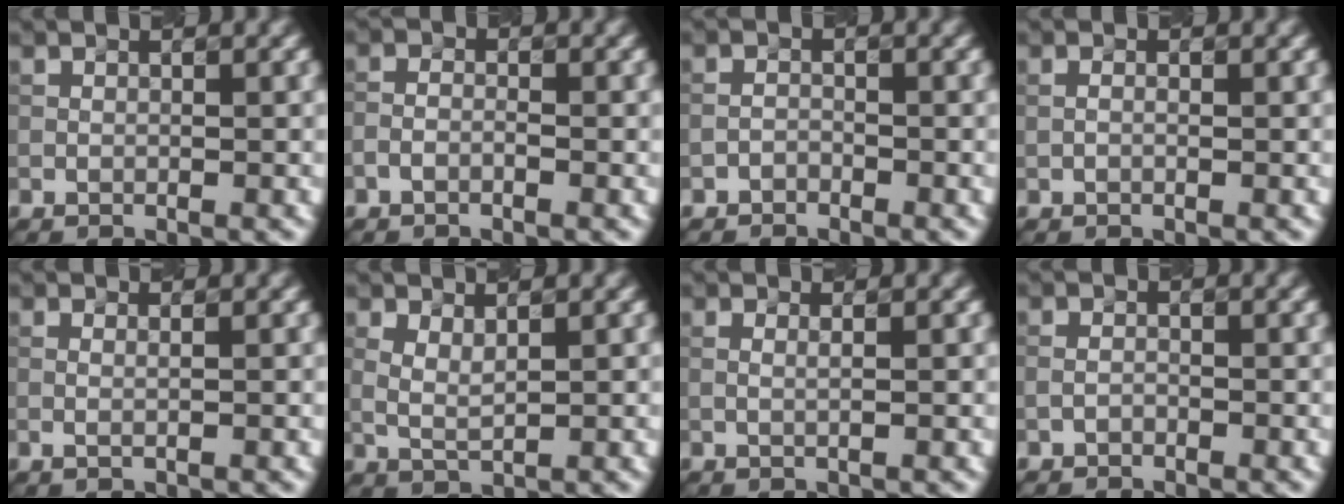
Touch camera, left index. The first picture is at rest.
{"total": 1.2, "force": [-0.8, 0.6, 0.7], "torque": [-0.016, 0.002, -0.019]}
{"total": 1.0, "force": [-0.9, 0.5, 0.1], "torque": [0.001, 0.003, -0.019]}
{"total": 0.7, "force": [0.0, 0.3, 0.6], "torque": [-0.013, -0.004, -0.001]}
{"total": 0.9, "force": [0.3, 0.3, 0.9], "torque": [-0.016, -0.004, -0.003]}
{"total": 1.8, "force": [0.9, 0.6, 1.5], "torque": [-0.036, -0.006, 0.022]}
{"total": 1.1, "force": [0.4, 0.3, 0.9], "torque": [-0.012, -0.003, -0.003]}
{"total": 0.8, "force": [-0.5, 0.5, 0.3], "torque": [-0.007, 0.000, -0.011]}